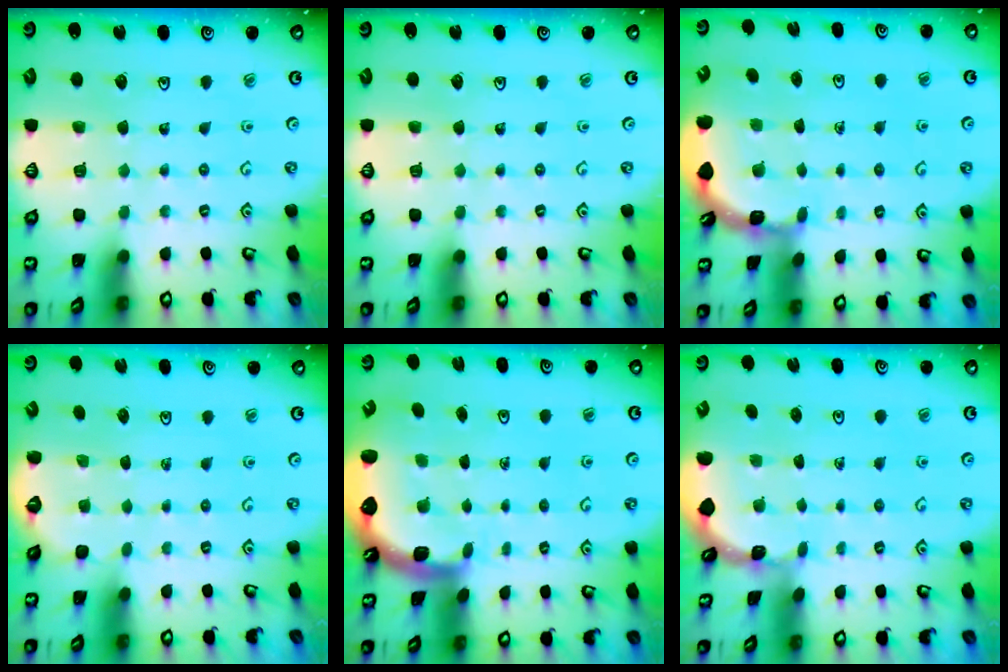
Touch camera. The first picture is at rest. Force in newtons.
{"total": 0.0}
{"total": 2.0, "press": 2.0, "slide": 0.4}
{"total": 1.4, "press": 0.8, "slide": 1.2}
{"total": 3.4, "press": 2.6, "slide": 2.3}
{"total": 0.8, "press": 0.8, "slide": 0.1}